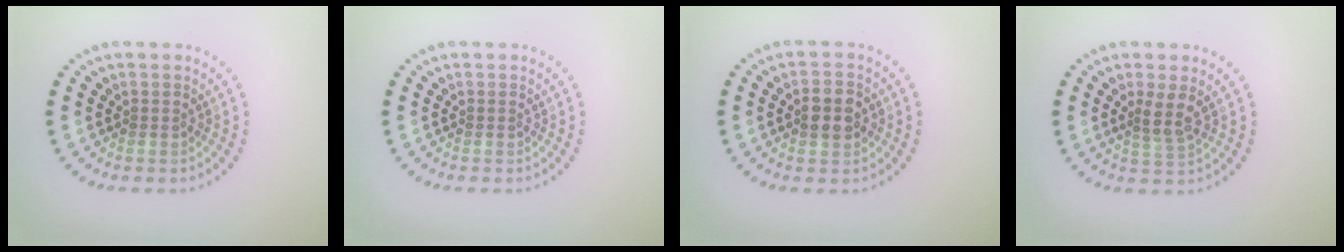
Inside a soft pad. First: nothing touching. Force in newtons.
{"total": 0.0}
{"total": 3.2, "press": 3.2, "slide": 0.1}
{"total": 2.2, "press": 1.7, "slide": 1.4}